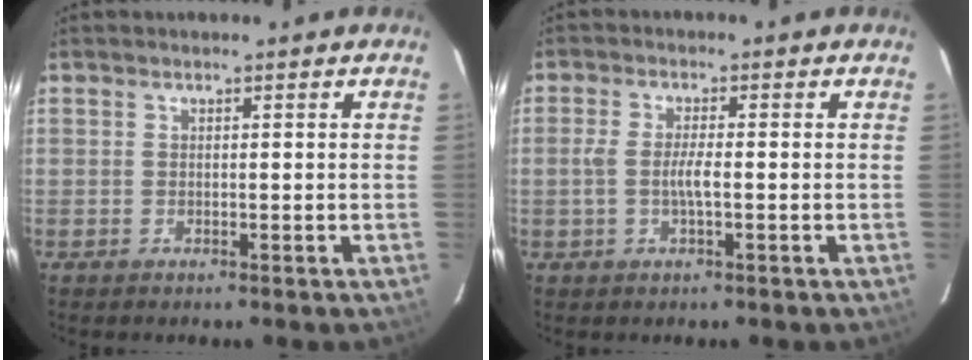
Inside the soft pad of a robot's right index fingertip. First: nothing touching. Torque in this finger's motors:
{"motor_torque": [0.37, 0.24, 0.40, 0.10]}